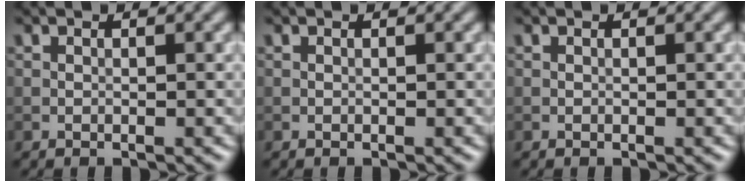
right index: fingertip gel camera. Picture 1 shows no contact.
{"total": 0.0}
{"total": 0.0}